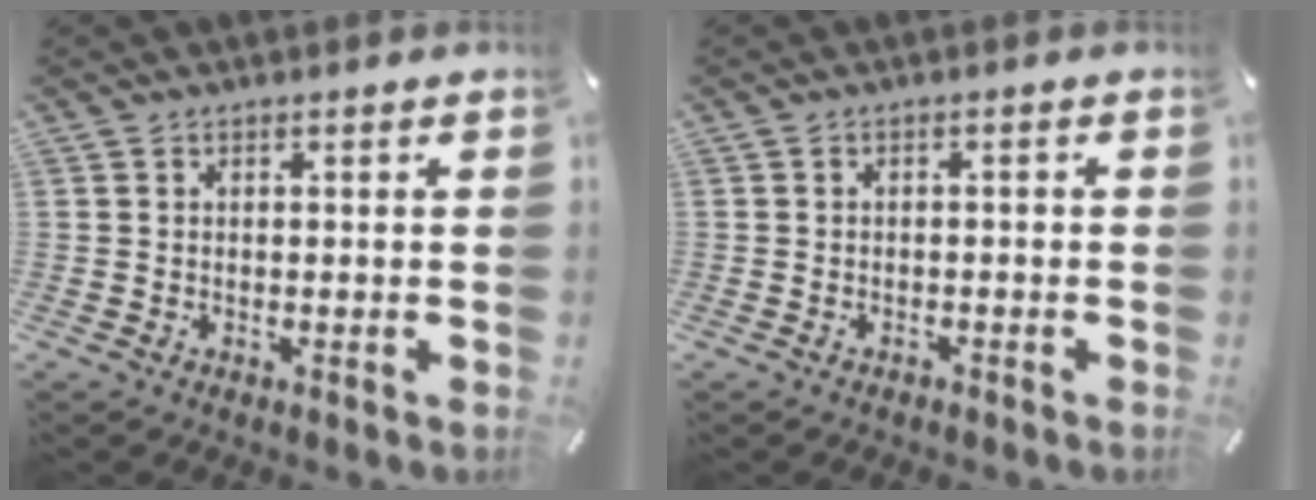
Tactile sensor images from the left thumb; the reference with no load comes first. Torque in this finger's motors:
{"motor_torque": [-0.15, -0.14, -0.11, 0.03, 0.00]}